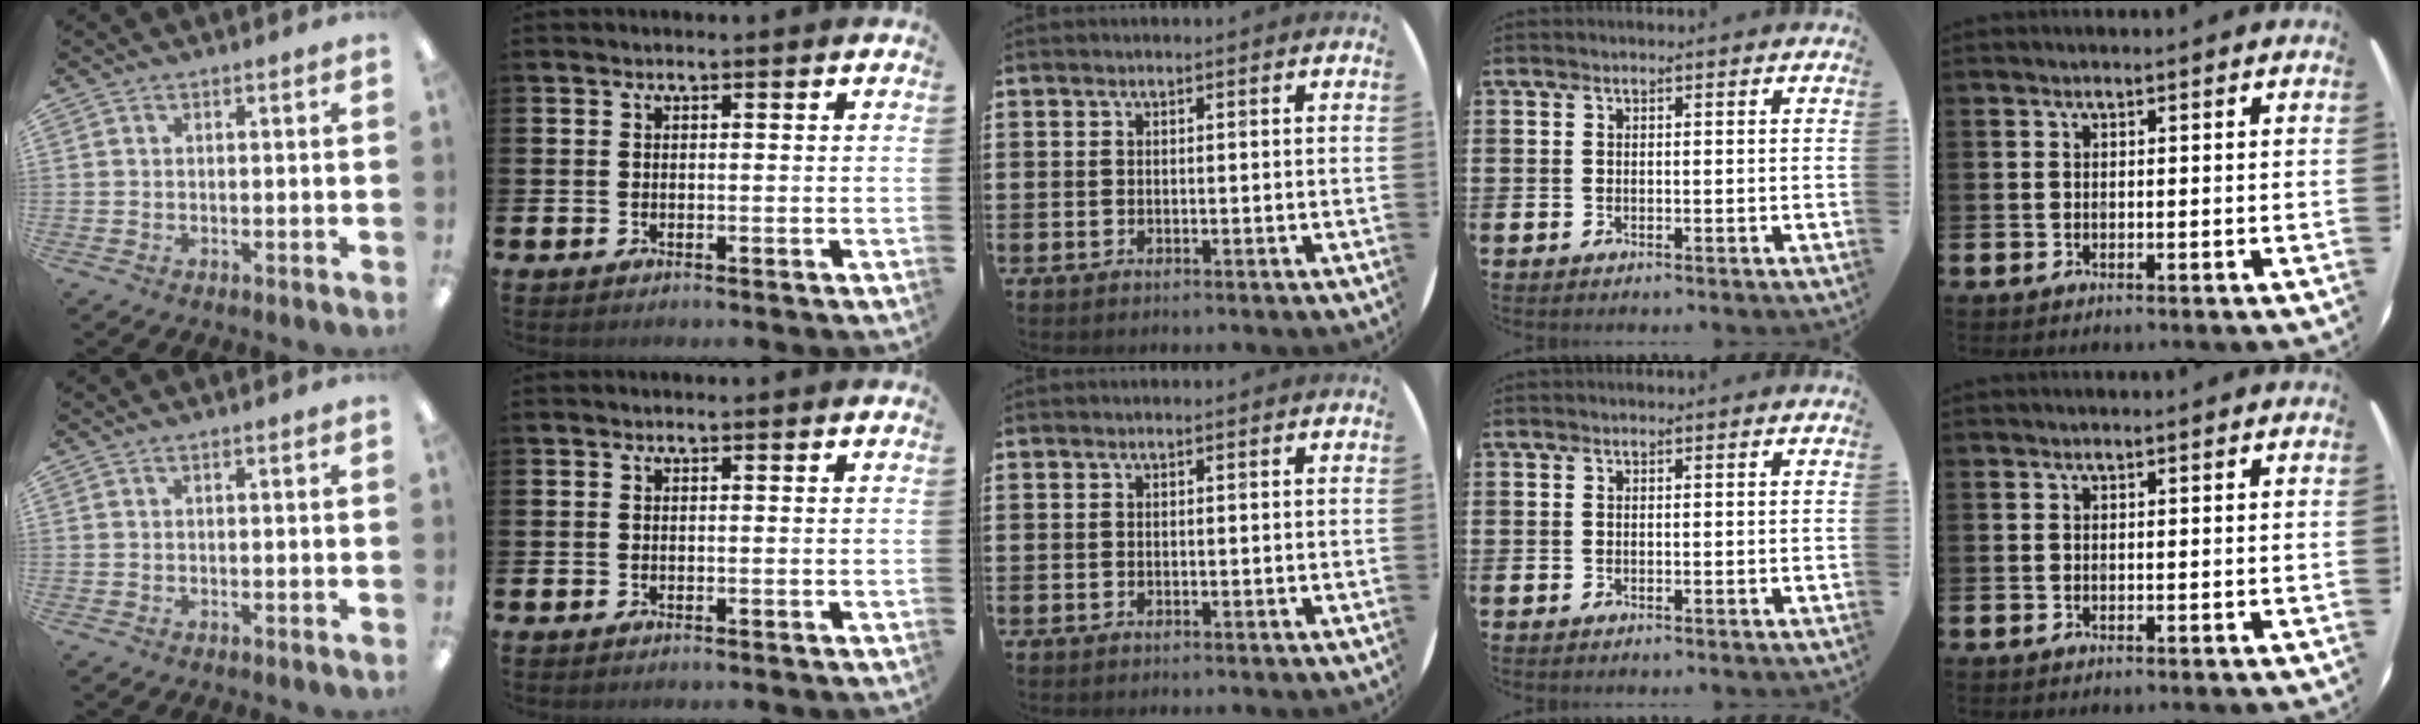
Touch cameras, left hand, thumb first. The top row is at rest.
{}